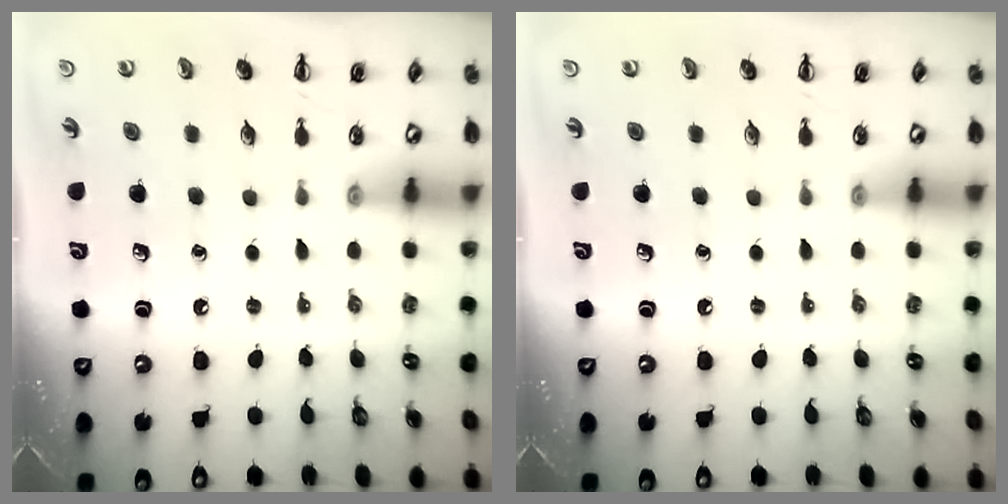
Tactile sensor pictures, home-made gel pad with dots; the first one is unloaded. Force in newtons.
{"total": 0.0}